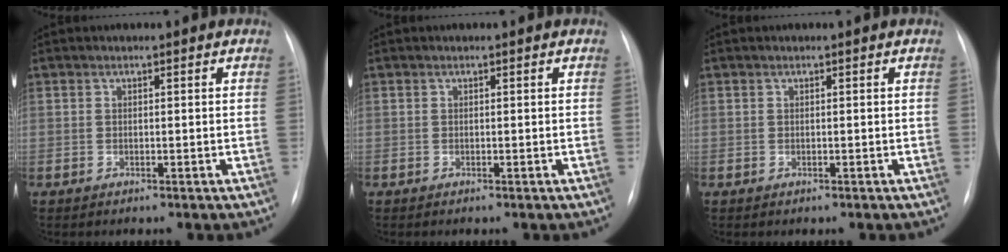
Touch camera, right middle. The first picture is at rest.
{"total": 0.0}
{"total": 0.0}